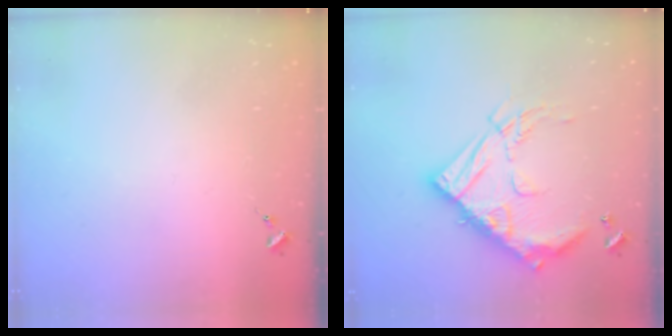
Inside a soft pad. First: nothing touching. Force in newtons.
{"total": 21.3, "press": 21.2, "slide": 2.1}